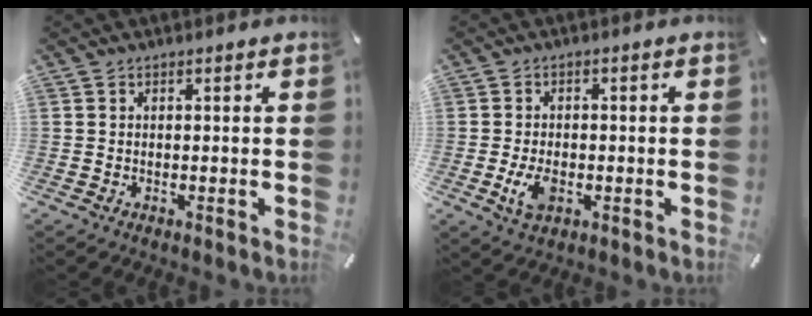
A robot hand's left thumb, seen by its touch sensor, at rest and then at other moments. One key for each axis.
{"total": 5.2, "fx": -1.4, "fy": 3.4, "fz": 3.7, "tx": -0.089, "ty": -0.001, "tz": -0.027}